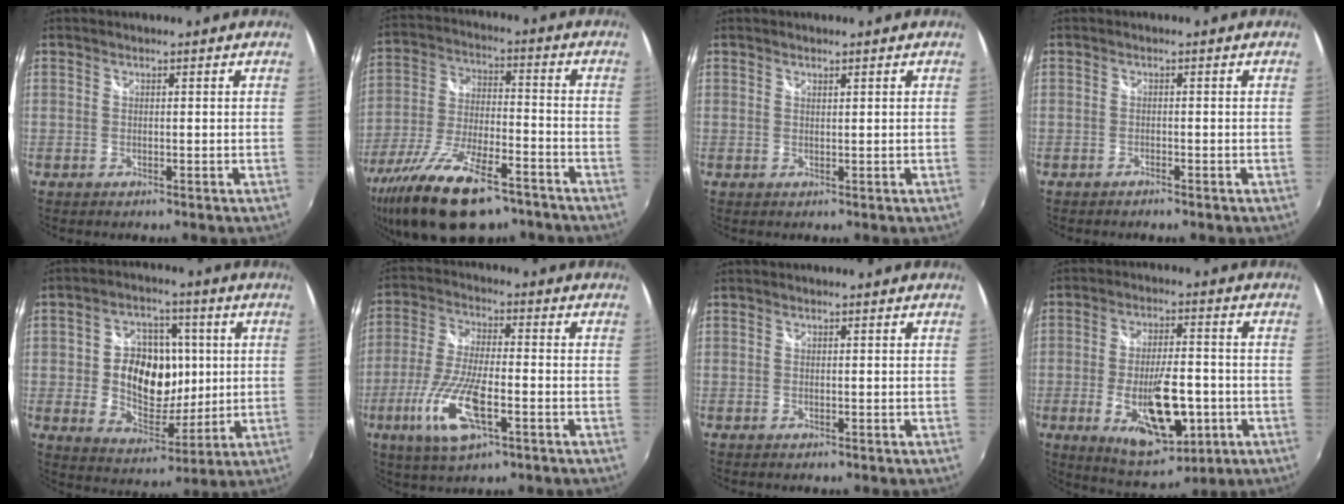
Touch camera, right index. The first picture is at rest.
{"total": 21.1, "force": [-14.3, 8.0, 13.4], "torque": [-0.267, -0.045, -0.236]}
{"total": 0.6, "force": [0.5, 0.1, 0.2], "torque": [-0.002, 0.000, 0.010]}
{"total": 1.1, "force": [-1.0, 0.2, 0.4], "torque": [-0.012, -0.002, -0.017]}
{"total": 14.8, "force": [0.7, 10.7, 10.1], "torque": [-0.204, 0.013, 0.022]}
{"total": 13.3, "force": [-5.4, 4.1, 11.5], "torque": [-0.247, -0.018, -0.103]}
{"total": 0.0}
{"total": 15.6, "force": [-4.7, 6.3, 13.5], "torque": [-0.246, -0.021, -0.059]}